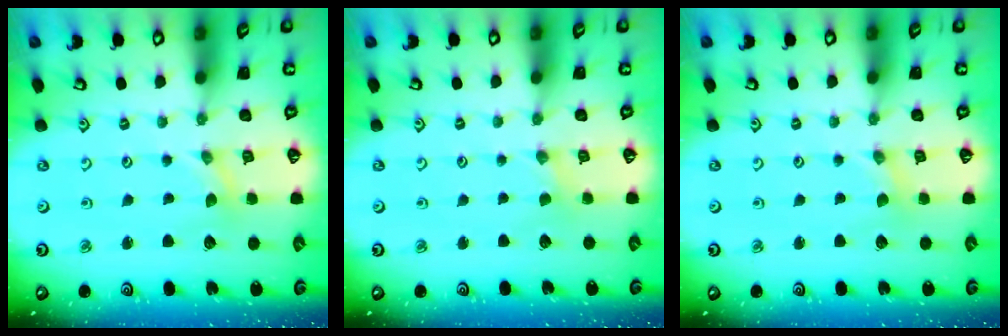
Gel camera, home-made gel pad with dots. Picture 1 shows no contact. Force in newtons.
{"total": 0.7, "press": 0.7, "slide": 0.1}
{"total": 0.0}